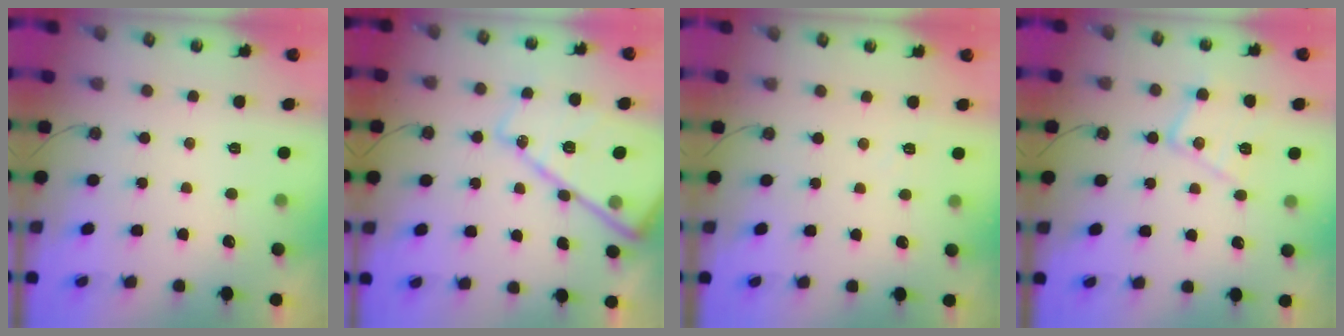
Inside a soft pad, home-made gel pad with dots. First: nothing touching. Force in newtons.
{"total": 20.9, "press": 20.8, "slide": 2.0}
{"total": 3.5, "press": 3.5, "slide": 0.5}
{"total": 12.9, "press": 12.9, "slide": 0.4}